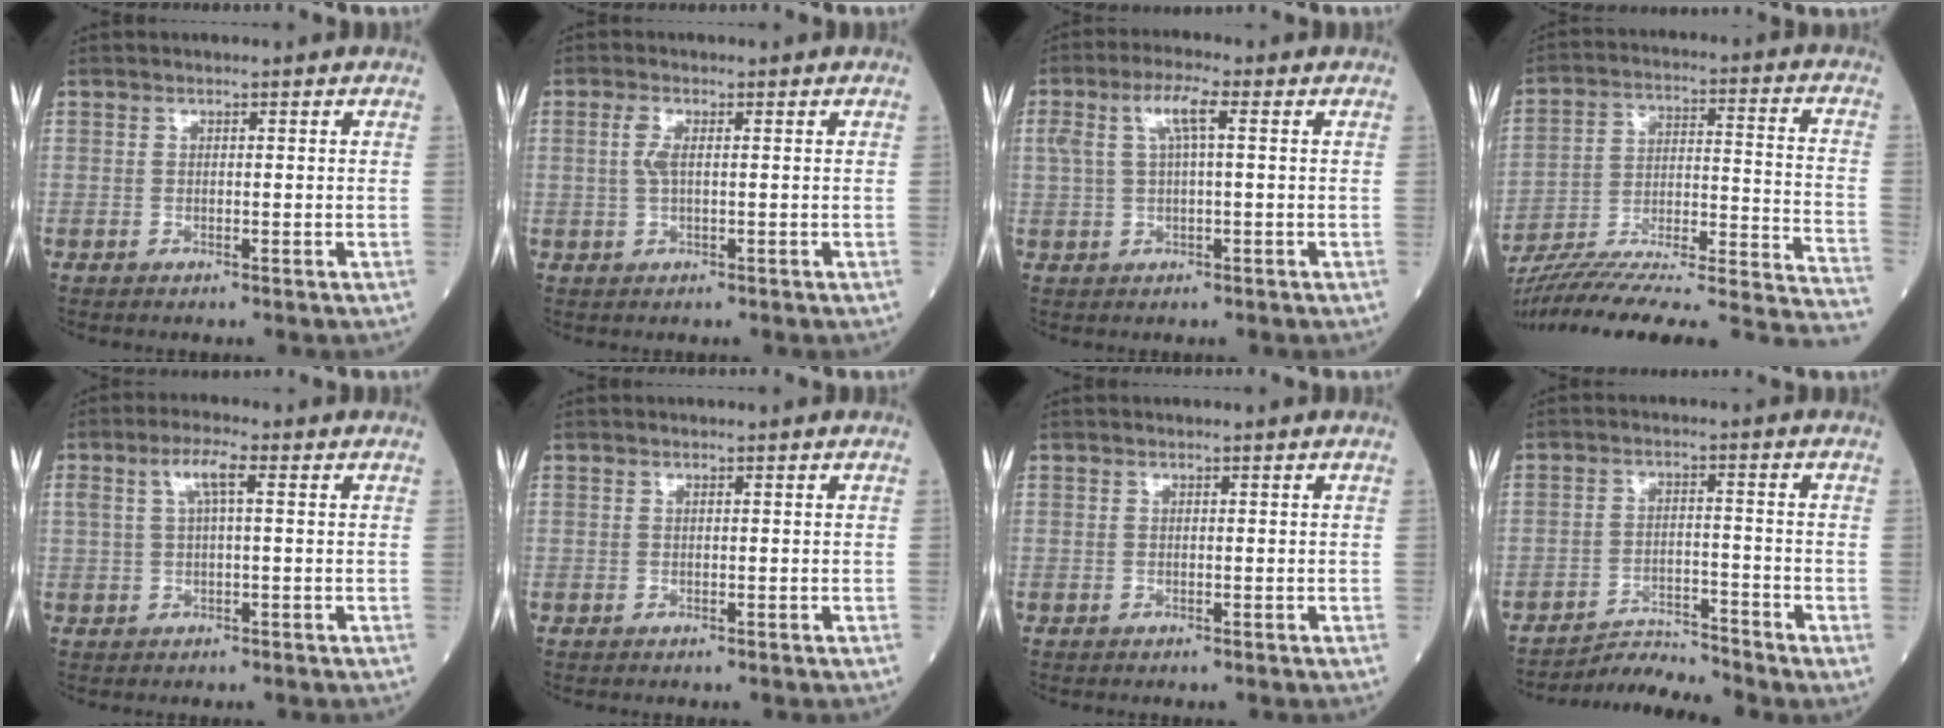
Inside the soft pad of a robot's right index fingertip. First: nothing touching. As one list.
[{"total": 2.3, "force": [0.3, 0.6, 2.1], "torque": [-0.051, 0.002, 0.006]}, {"total": 5.0, "force": [1.4, 0.9, 4.7], "torque": [-0.101, 0.023, 0.033]}, {"total": 30.6, "force": [-26.5, 1.9, 15.3], "torque": [-0.185, -0.022, -0.383]}, {"total": 4.0, "force": [1.2, 0.8, 3.8], "torque": [-0.080, 0.019, 0.027]}, {"total": 0.0}, {"total": 0.0}, {"total": 4.9, "force": [-4.7, -1.3, -0.6], "torque": [0.004, -0.010, -0.081]}]